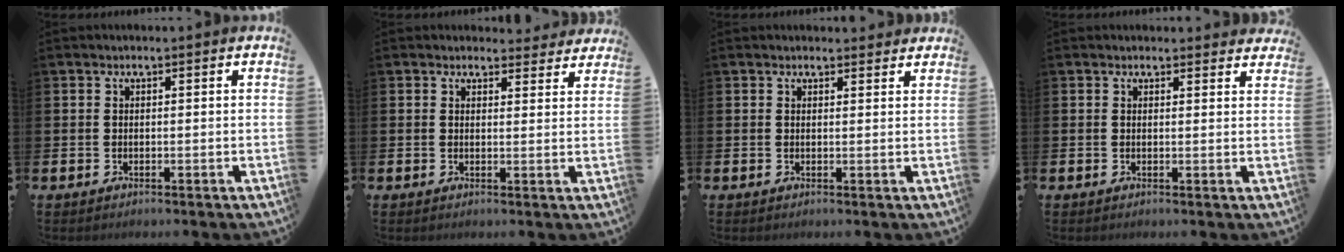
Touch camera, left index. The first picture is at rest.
{"total": 2.5, "force": [2.4, 0.7, 0.1], "torque": [0.003, -0.012, 0.040]}
{"total": 1.2, "force": [1.1, 0.4, 0.1], "torque": [0.005, 0.000, 0.020]}
{"total": 1.4, "force": [1.3, 0.3, 0.0], "torque": [0.005, -0.004, 0.023]}